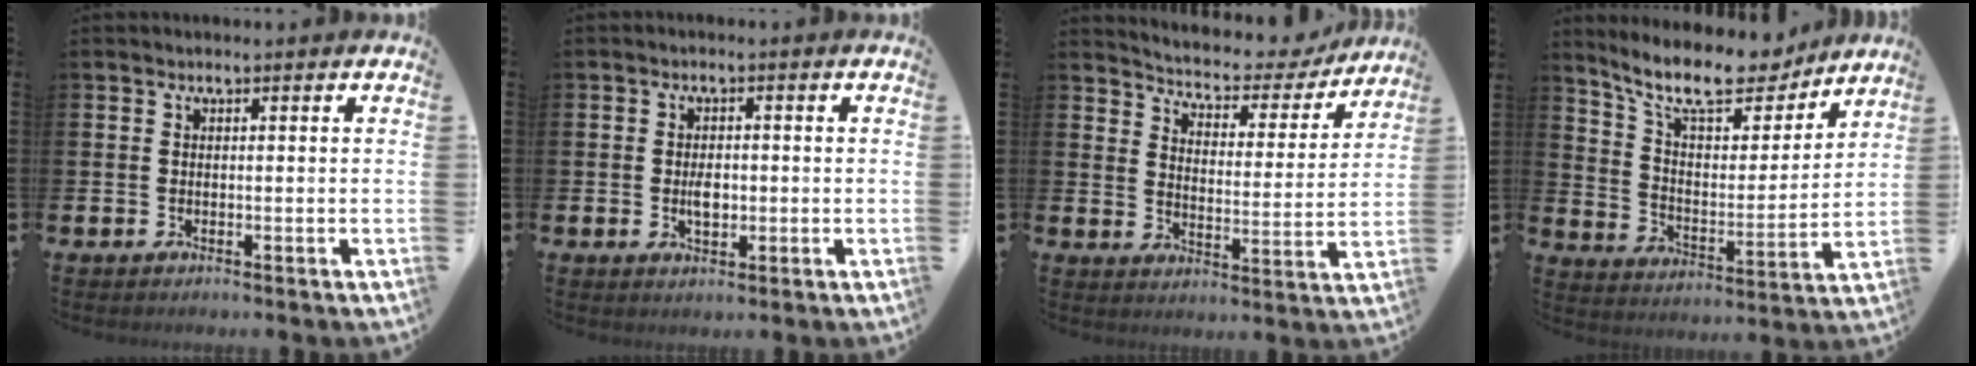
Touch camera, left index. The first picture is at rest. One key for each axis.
{"total": 2.7, "fx": -0.2, "fy": 1.6, "fz": 2.2, "tx": -0.033, "ty": 0.001, "tz": -0.006}
{"total": 5.0, "fx": 4.8, "fy": 1.3, "fz": 0.8, "tx": -0.040, "ty": -0.044, "tz": 0.075}
{"total": 12.1, "fx": 10.4, "fy": 3.5, "fz": 5.0, "tx": -0.130, "ty": -0.064, "tz": 0.184}